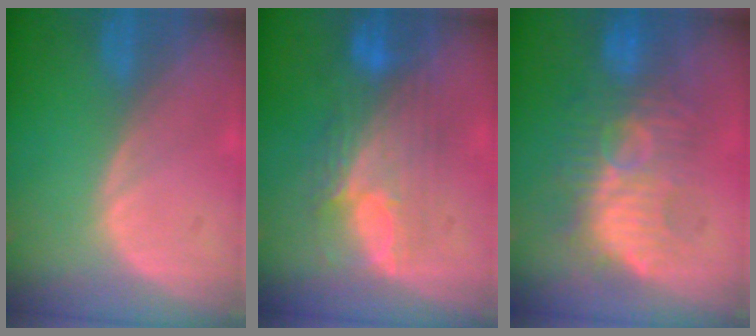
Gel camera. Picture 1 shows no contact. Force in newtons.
{"total": 8.5, "press": 8.1, "slide": 2.6}
{"total": 9.5, "press": 9.2, "slide": 2.1}